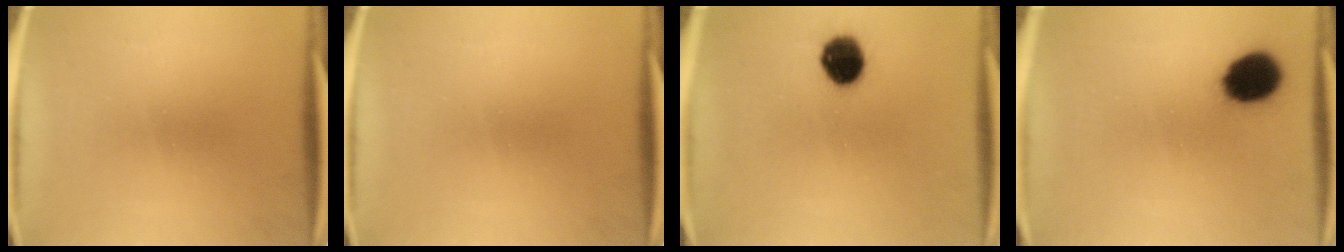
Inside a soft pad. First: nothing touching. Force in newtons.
{"total": 0.0}
{"total": 9.1}
{"total": 11.1}